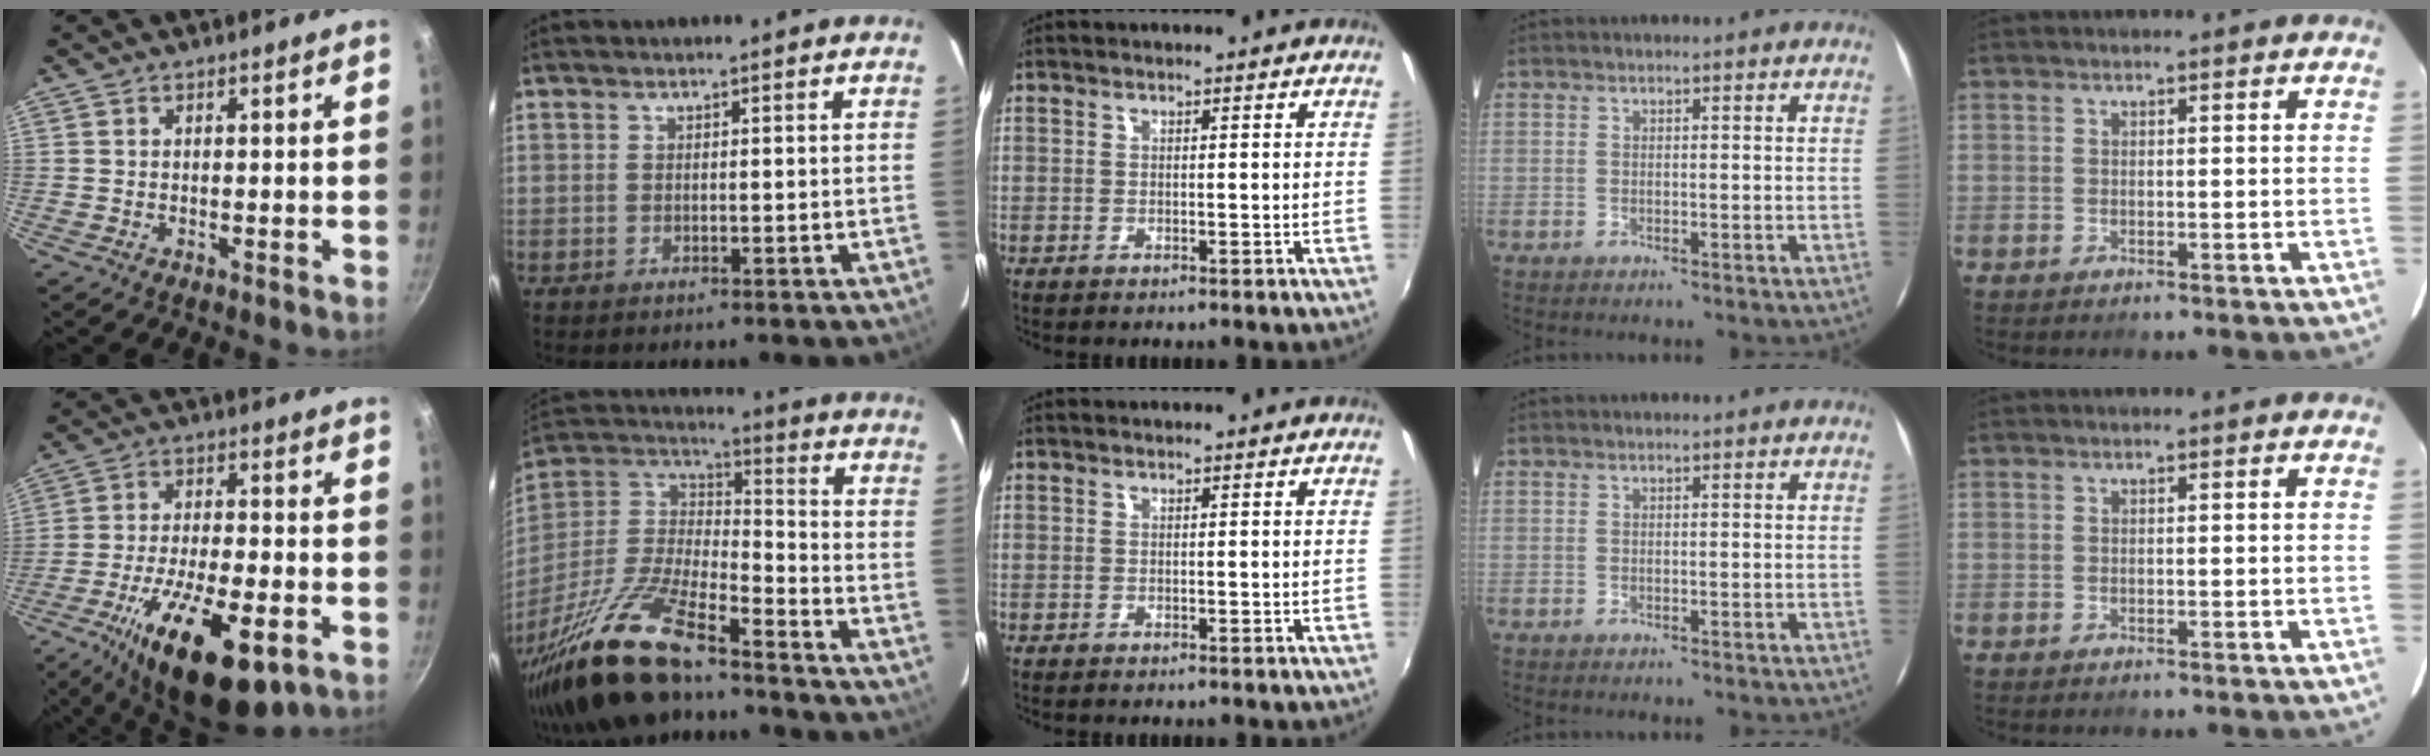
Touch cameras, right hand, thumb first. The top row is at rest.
{"thumb": {"total": 20.4, "force": [-9.3, 7.6, 16.5], "torque": [-0.268, 0.015, -0.150]}, "index": {"total": 24.9, "force": [-18.3, 6.7, 15.5], "torque": [-0.320, -0.035, -0.328]}}